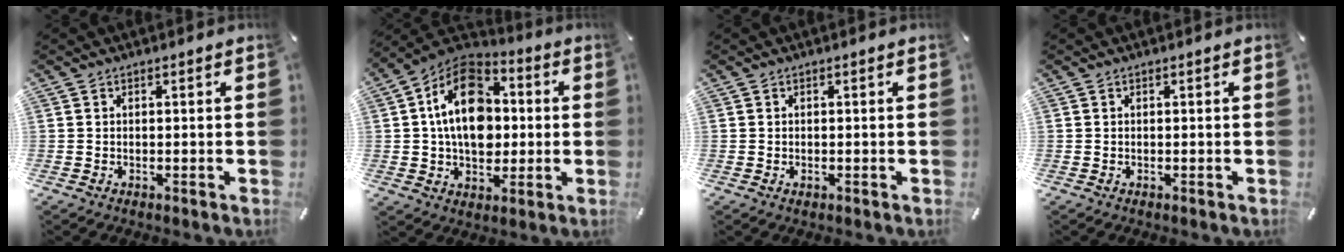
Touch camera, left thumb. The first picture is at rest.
{"total": 17.5, "force": [1.4, 12.7, 12.0], "torque": [-0.219, 0.000, 0.023]}
{"total": 0.6, "force": [-0.1, 0.3, 0.5], "torque": [-0.010, -0.001, -0.003]}
{"total": 0.0}